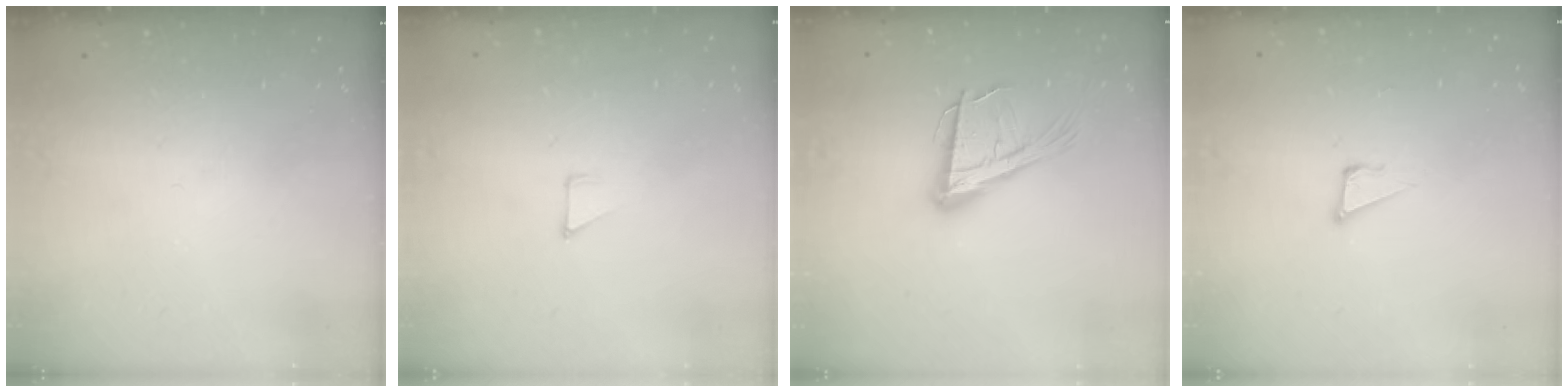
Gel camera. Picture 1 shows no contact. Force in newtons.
{"total": 2.8, "press": 2.8, "slide": 0.2}
{"total": 17.0, "press": 16.5, "slide": 3.9}
{"total": 3.8, "press": 3.7, "slide": 0.8}